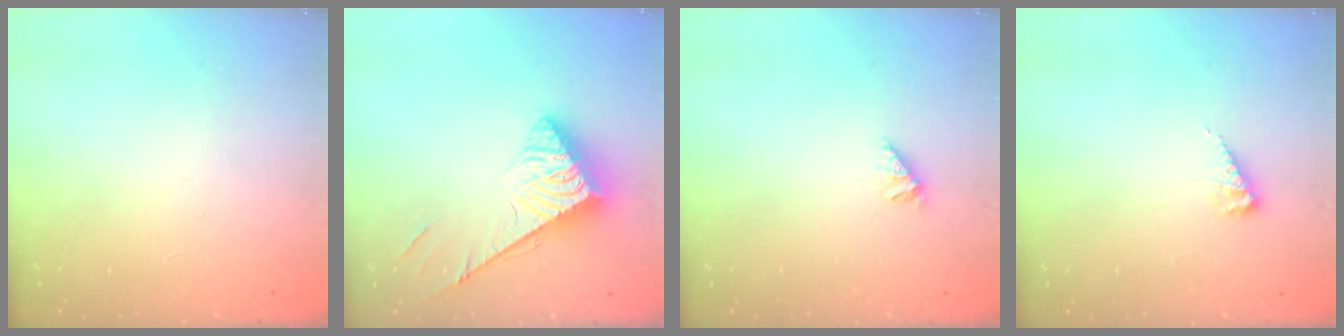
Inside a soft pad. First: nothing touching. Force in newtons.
{"total": 6.3, "press": 6.3, "slide": 0.4}
{"total": 1.9, "press": 1.9, "slide": 0.4}
{"total": 6.1, "press": 6.1, "slide": 0.7}